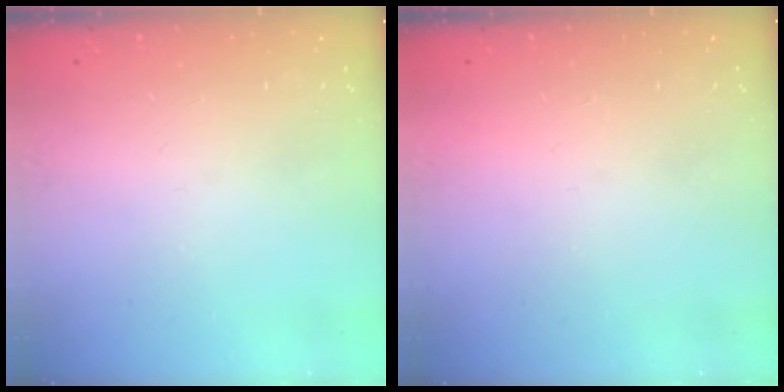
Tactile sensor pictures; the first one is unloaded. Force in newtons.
{"total": 1.5, "press": 1.5, "slide": 0.1}